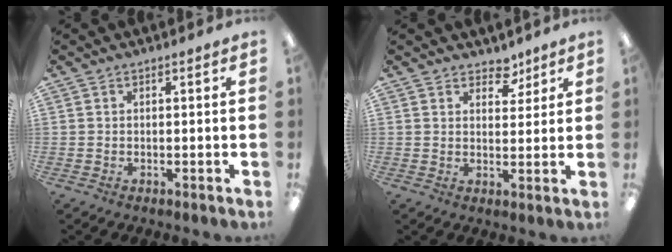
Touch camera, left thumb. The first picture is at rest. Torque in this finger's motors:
{"motor_torque": [-0.08, -0.05, -0.21, -0.17, -0.02]}